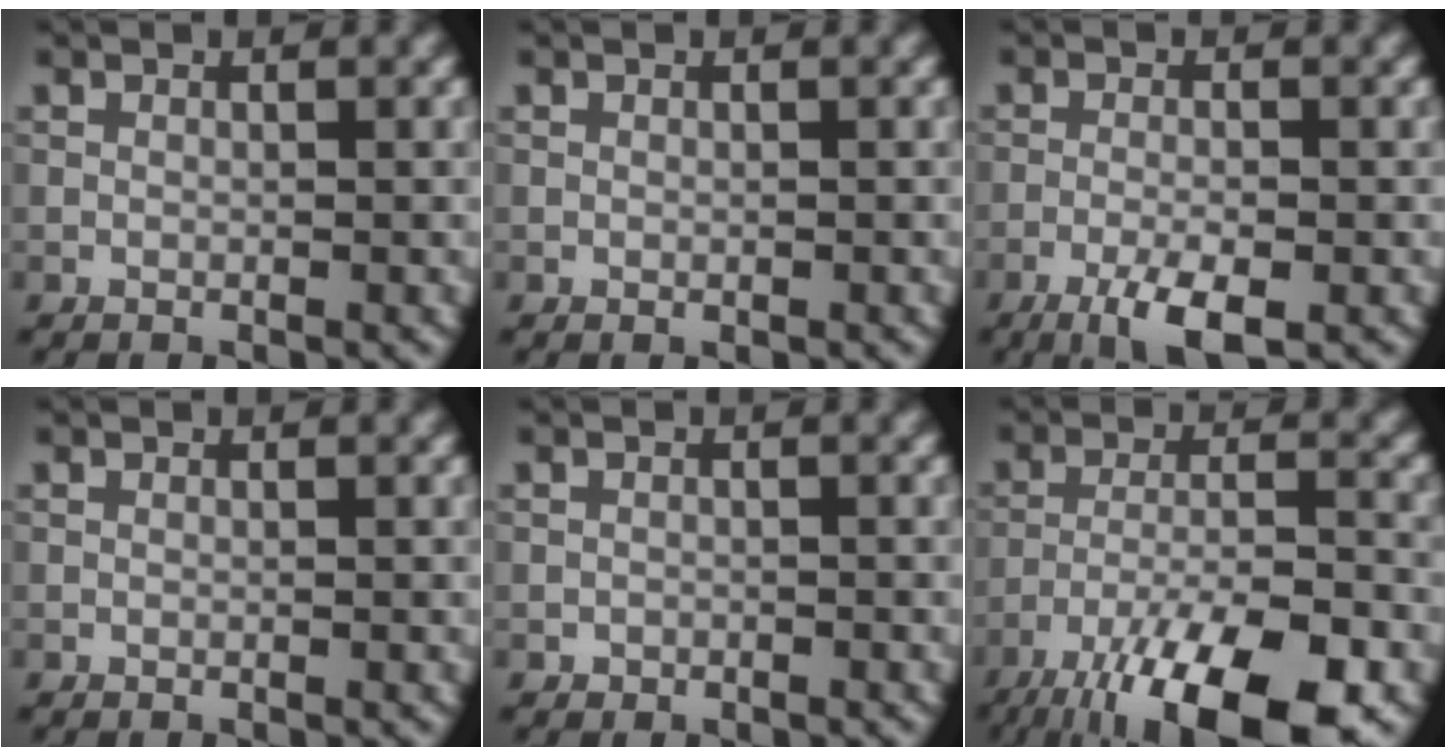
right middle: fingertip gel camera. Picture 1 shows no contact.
{"total": 0.0}
{"total": 4.6, "force": [-2.6, 1.2, 3.6], "torque": [-0.070, -0.003, -0.048]}
{"total": 0.0}
{"total": 0.6, "force": [-0.4, 0.5, 0.0], "torque": [0.005, -0.003, -0.007]}
{"total": 13.6, "force": [-9.0, 3.9, 9.4], "torque": [-0.169, -0.028, -0.143]}